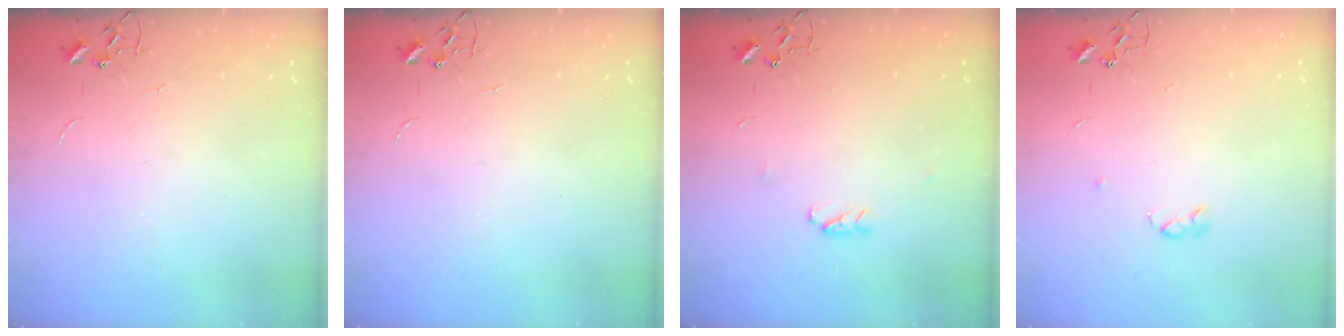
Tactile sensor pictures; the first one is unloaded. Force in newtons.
{"total": 0.0}
{"total": 3.4, "press": 3.3, "slide": 0.8}
{"total": 3.2, "press": 3.1, "slide": 0.6}